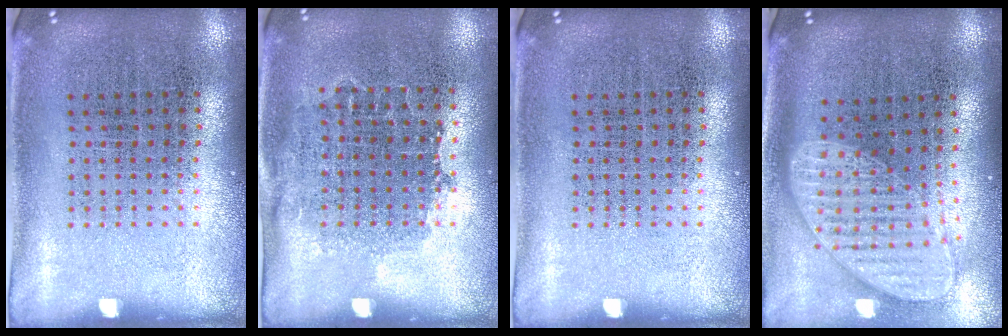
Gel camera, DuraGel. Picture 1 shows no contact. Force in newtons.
{"total": 0.9, "press": 0.8, "slide": 0.5}
{"total": 0.0}
{"total": 2.0, "press": 1.6, "slide": 1.2}